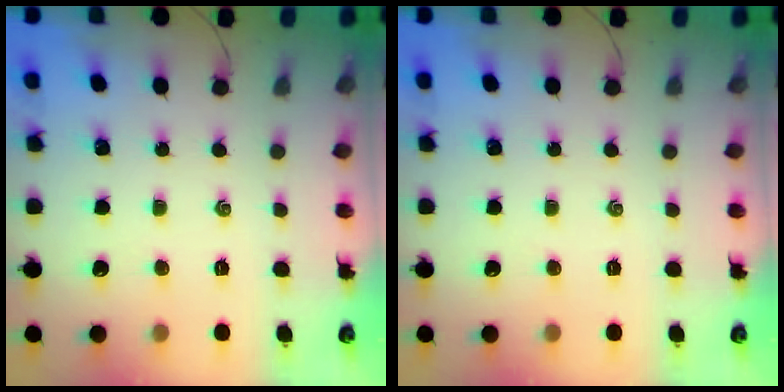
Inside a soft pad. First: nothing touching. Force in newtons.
{"total": 0.0}